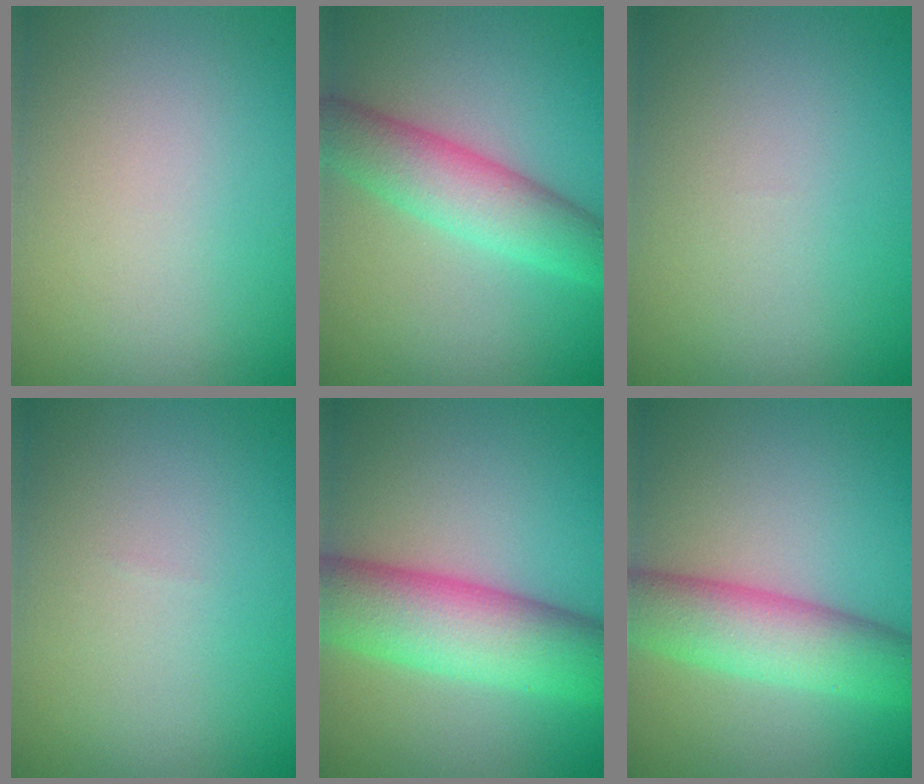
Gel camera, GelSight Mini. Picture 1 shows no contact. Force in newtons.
{"total": 5.6, "press": 5.6, "slide": 0.3}
{"total": 0.0}
{"total": 0.0}
{"total": 8.9, "press": 8.9, "slide": 0.2}
{"total": 6.8, "press": 6.8, "slide": 0.1}